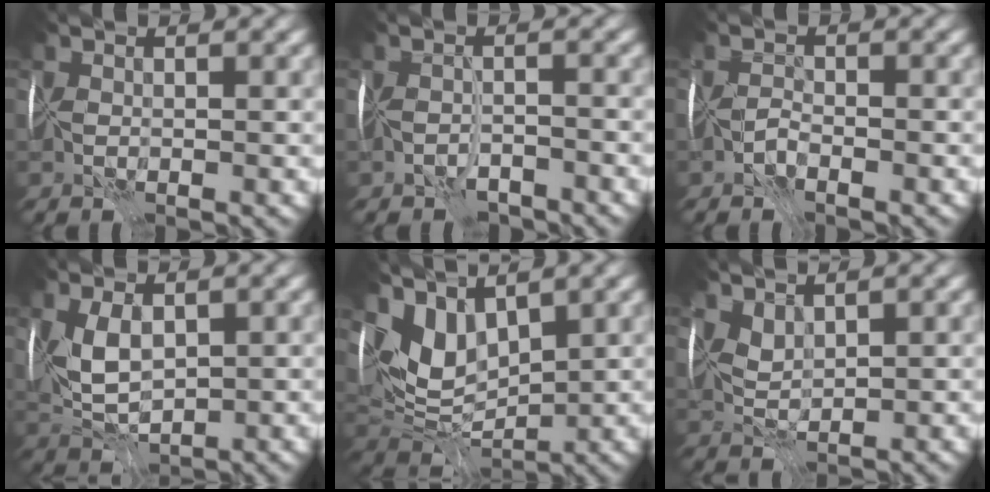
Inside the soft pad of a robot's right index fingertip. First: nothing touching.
{"total": 2.3, "force": [-2.2, -0.4, -0.4], "torque": [0.015, -0.005, -0.044]}
{"total": 1.5, "force": [-1.3, -0.6, -0.4], "torque": [0.013, 0.003, -0.030]}
{"total": 3.2, "force": [0.4, 1.4, 2.8], "torque": [-0.059, -0.001, 0.012]}
{"total": 5.8, "force": [3.4, 2.7, 3.9], "torque": [-0.079, -0.006, 0.068]}
{"total": 1.3, "force": [1.2, -0.3, 0.4], "torque": [-0.009, -0.004, 0.027]}